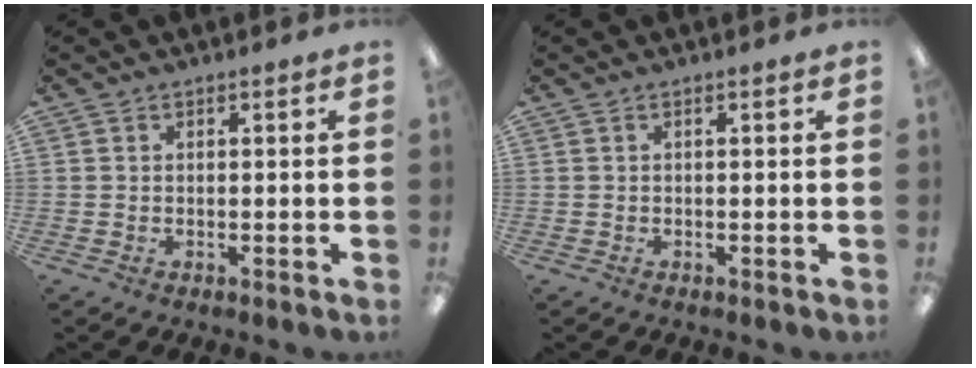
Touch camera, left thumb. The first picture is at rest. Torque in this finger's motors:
{"motor_torque": [0.10, -0.02, 0.39, -0.23, 0.02]}